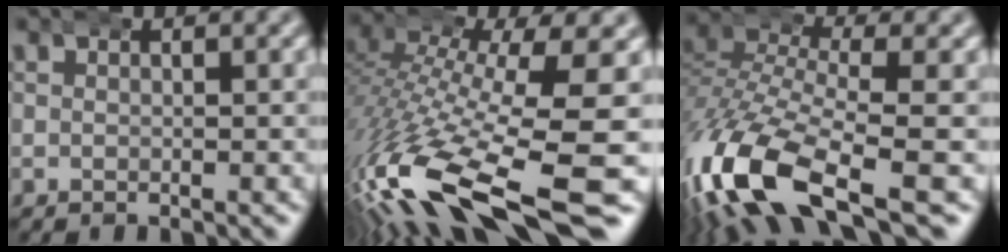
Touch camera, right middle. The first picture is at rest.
{"total": 12.9, "force": [-5.9, 5.3, 10.1], "torque": [-0.221, -0.049, -0.069]}
{"total": 9.6, "force": [-4.3, 4.9, 7.1], "torque": [-0.179, -0.036, -0.060]}